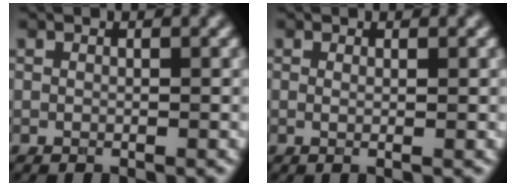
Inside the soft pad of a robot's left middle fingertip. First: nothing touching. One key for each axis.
{"total": 1.3, "fx": 0.1, "fy": 0.4, "fz": 1.3, "tx": -0.017, "ty": -0.003, "tz": -0.006}